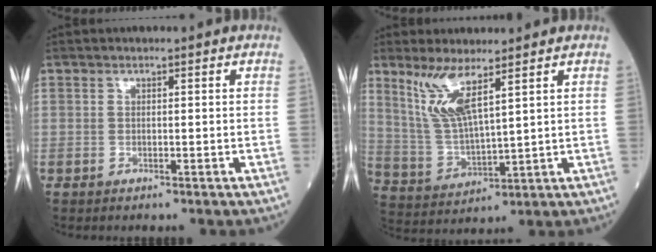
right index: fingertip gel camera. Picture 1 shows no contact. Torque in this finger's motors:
{"motor_torque": [0.36, 0.37, 0.20, 0.14]}